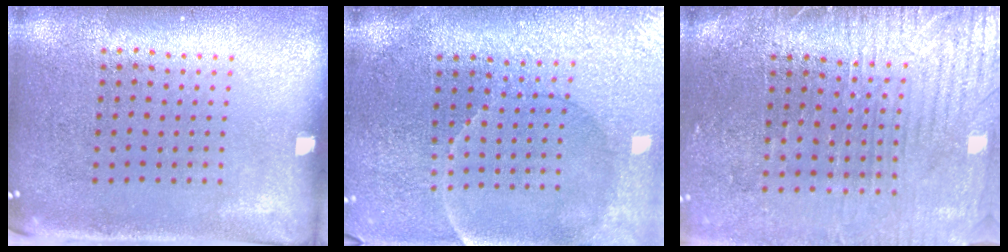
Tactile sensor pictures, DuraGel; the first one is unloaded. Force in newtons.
{"total": 3.8, "press": 3.6, "slide": 1.3}
{"total": 3.8, "press": 3.5, "slide": 1.6}